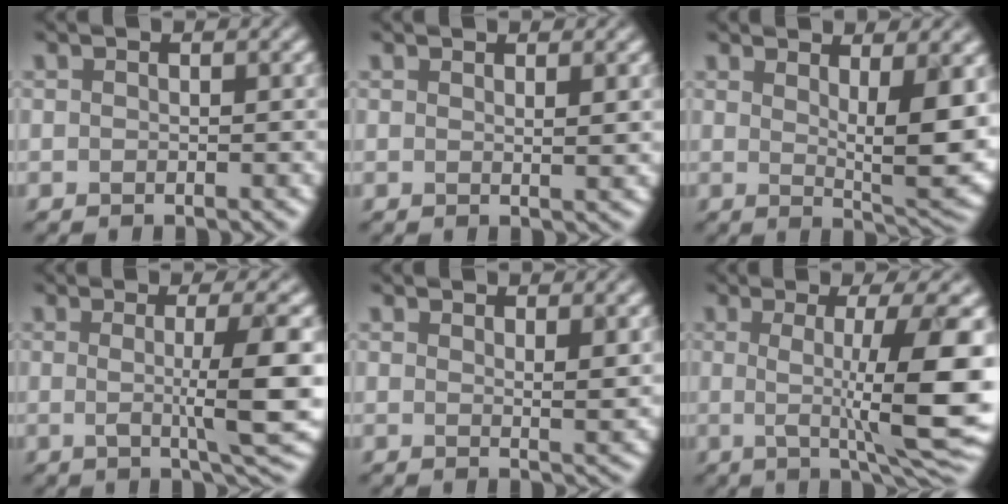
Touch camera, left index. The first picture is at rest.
{"total": 1.2, "force": [0.8, 0.3, 0.8], "torque": [-0.001, 0.002, 0.008]}
{"total": 7.2, "force": [1.7, 2.1, 6.6], "torque": [-0.103, -0.016, 0.033]}
{"total": 6.5, "force": [-0.1, 1.1, 6.4], "torque": [-0.096, -0.005, 0.000]}
{"total": 2.3, "force": [1.6, 0.6, 1.5], "torque": [-0.015, -0.004, 0.027]}
{"total": 11.2, "force": [-0.1, 2.6, 10.9], "torque": [-0.143, -0.007, 0.003]}